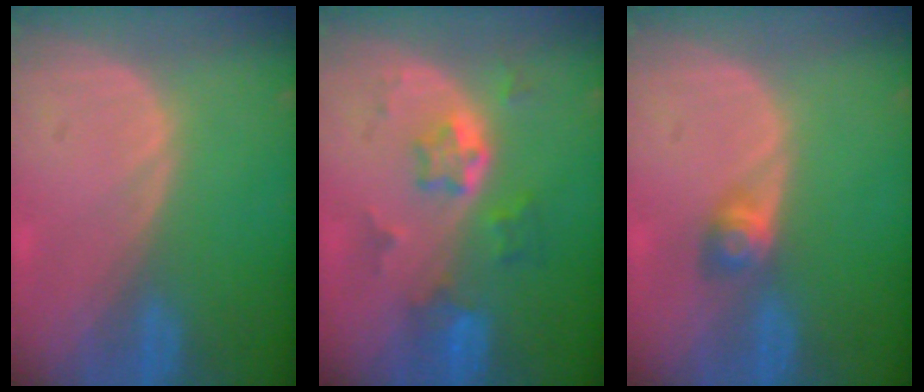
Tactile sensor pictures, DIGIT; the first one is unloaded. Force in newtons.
{"total": 5.9, "press": 5.4, "slide": 2.5}
{"total": 2.8, "press": 2.6, "slide": 1.2}